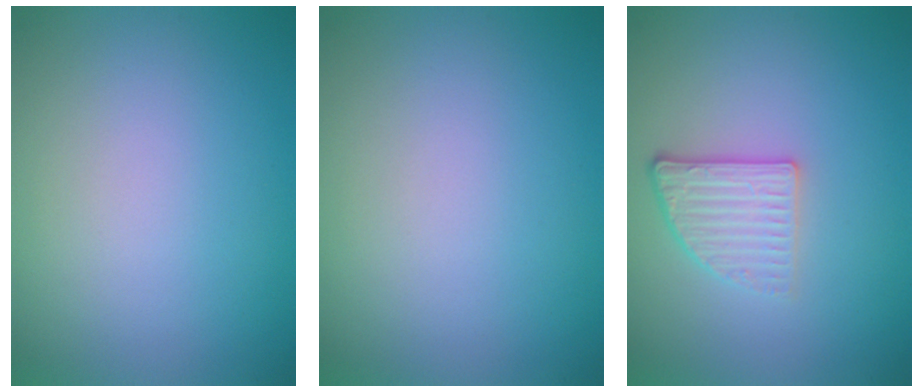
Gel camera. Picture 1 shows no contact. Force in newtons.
{"total": 0.0}
{"total": 2.8, "press": 2.3, "slide": 1.6}